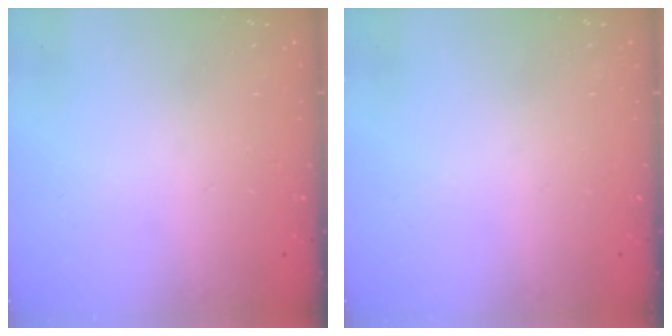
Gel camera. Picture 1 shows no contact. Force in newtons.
{"total": 0.0}